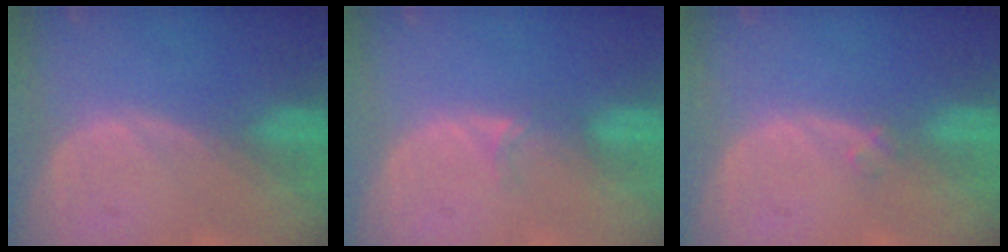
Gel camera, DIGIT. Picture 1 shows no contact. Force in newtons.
{"total": 1.6, "press": 1.3, "slide": 1.1}
{"total": 1.2, "press": 1.1, "slide": 0.6}